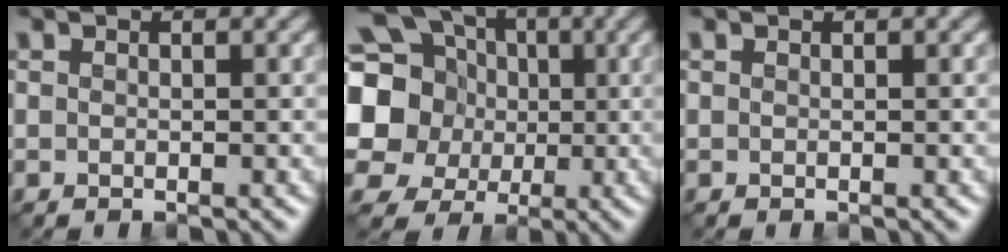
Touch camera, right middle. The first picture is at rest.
{"total": 17.8, "force": [2.7, 16.3, 6.7], "torque": [-0.192, 0.026, -0.001]}
{"total": 0.0}